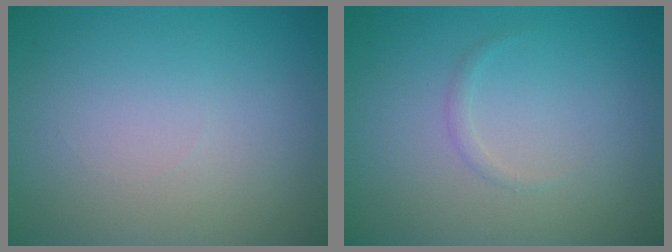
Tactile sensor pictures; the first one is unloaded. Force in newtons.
{"total": 0.6, "press": 0.6, "slide": 0.1}